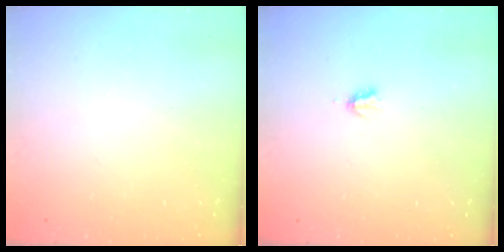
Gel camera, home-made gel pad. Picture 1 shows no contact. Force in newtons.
{"total": 1.9, "press": 1.8, "slide": 0.4}